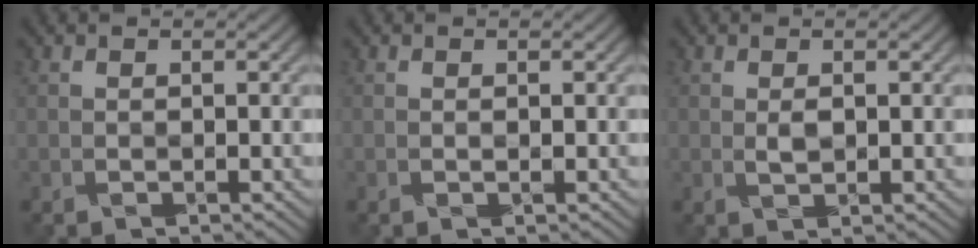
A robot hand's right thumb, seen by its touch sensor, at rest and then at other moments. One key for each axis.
{"total": 0.0}
{"total": 0.9, "fx": 0.3, "fy": 0.4, "fz": 0.7, "tx": -0.014, "ty": 0.000, "tz": 0.009}